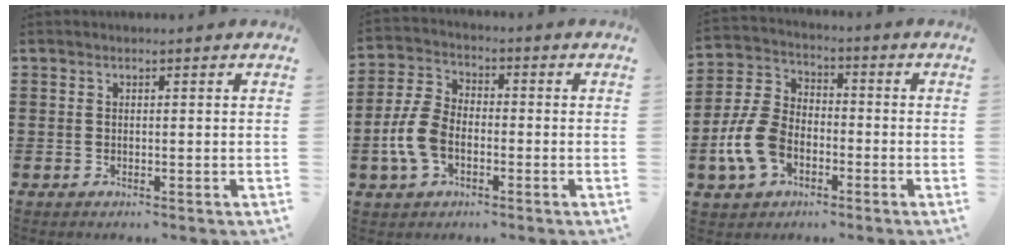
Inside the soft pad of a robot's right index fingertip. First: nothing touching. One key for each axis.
{"total": 7.1, "fx": -2.1, "fy": 4.2, "fz": 5.3, "tx": -0.142, "ty": -0.006, "tz": -0.048}
{"total": 8.8, "fx": -3.3, "fy": 5.6, "fz": 5.8, "tx": -0.157, "ty": 0.001, "tz": -0.069}